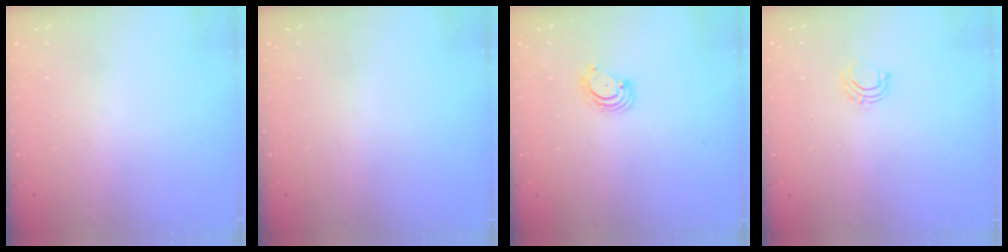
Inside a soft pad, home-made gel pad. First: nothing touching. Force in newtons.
{"total": 0.0}
{"total": 2.9, "press": 2.9, "slide": 0.4}
{"total": 4.2, "press": 4.2, "slide": 0.2}